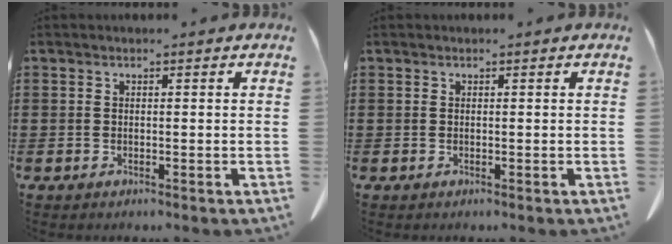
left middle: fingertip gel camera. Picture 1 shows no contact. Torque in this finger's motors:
{"motor_torque": [0.29, 0.13, 0.01, -0.03]}